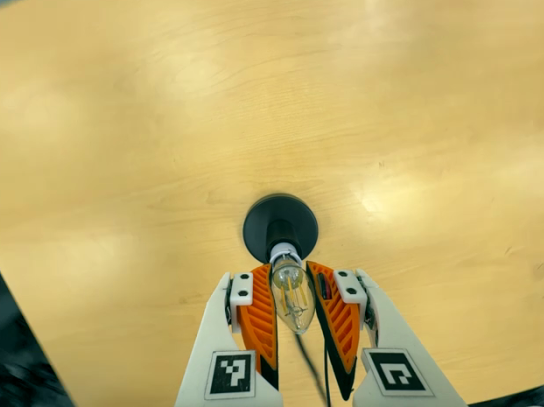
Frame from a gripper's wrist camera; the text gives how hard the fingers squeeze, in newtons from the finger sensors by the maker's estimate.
{"total": 17.5, "left": 16.1, "right": 18.9}